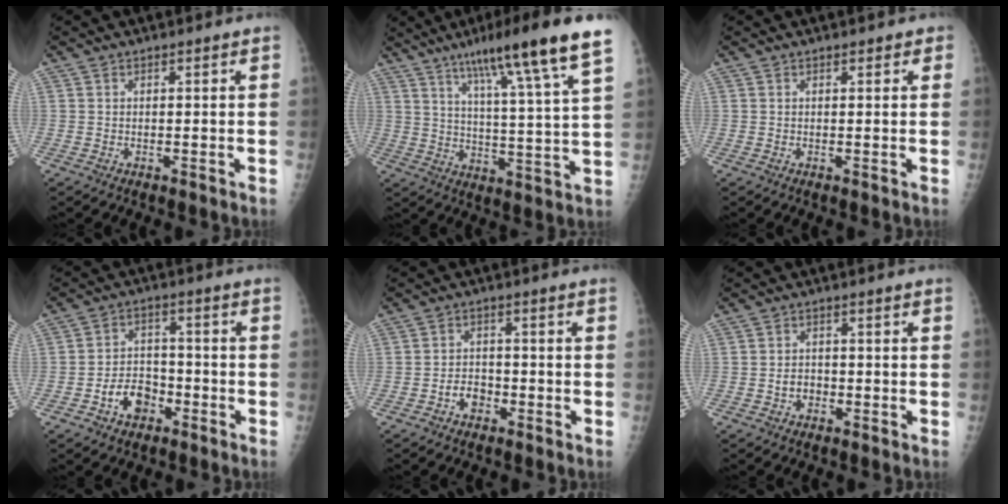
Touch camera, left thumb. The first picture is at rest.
{"total": 18.5, "force": [11.8, 1.4, 14.3], "torque": [-0.204, -0.042, 0.172]}
{"total": 1.0, "force": [0.6, 0.6, 0.5], "torque": [0.005, -0.001, 0.003]}
{"total": 7.2, "force": [-3.4, 5.2, 3.7], "torque": [-0.040, 0.032, -0.057]}
{"total": 3.6, "force": [-1.8, 2.7, 1.7], "torque": [-0.013, 0.018, -0.033]}
{"total": 2.5, "force": [-0.9, 2.0, 1.2], "torque": [-0.008, 0.010, -0.016]}